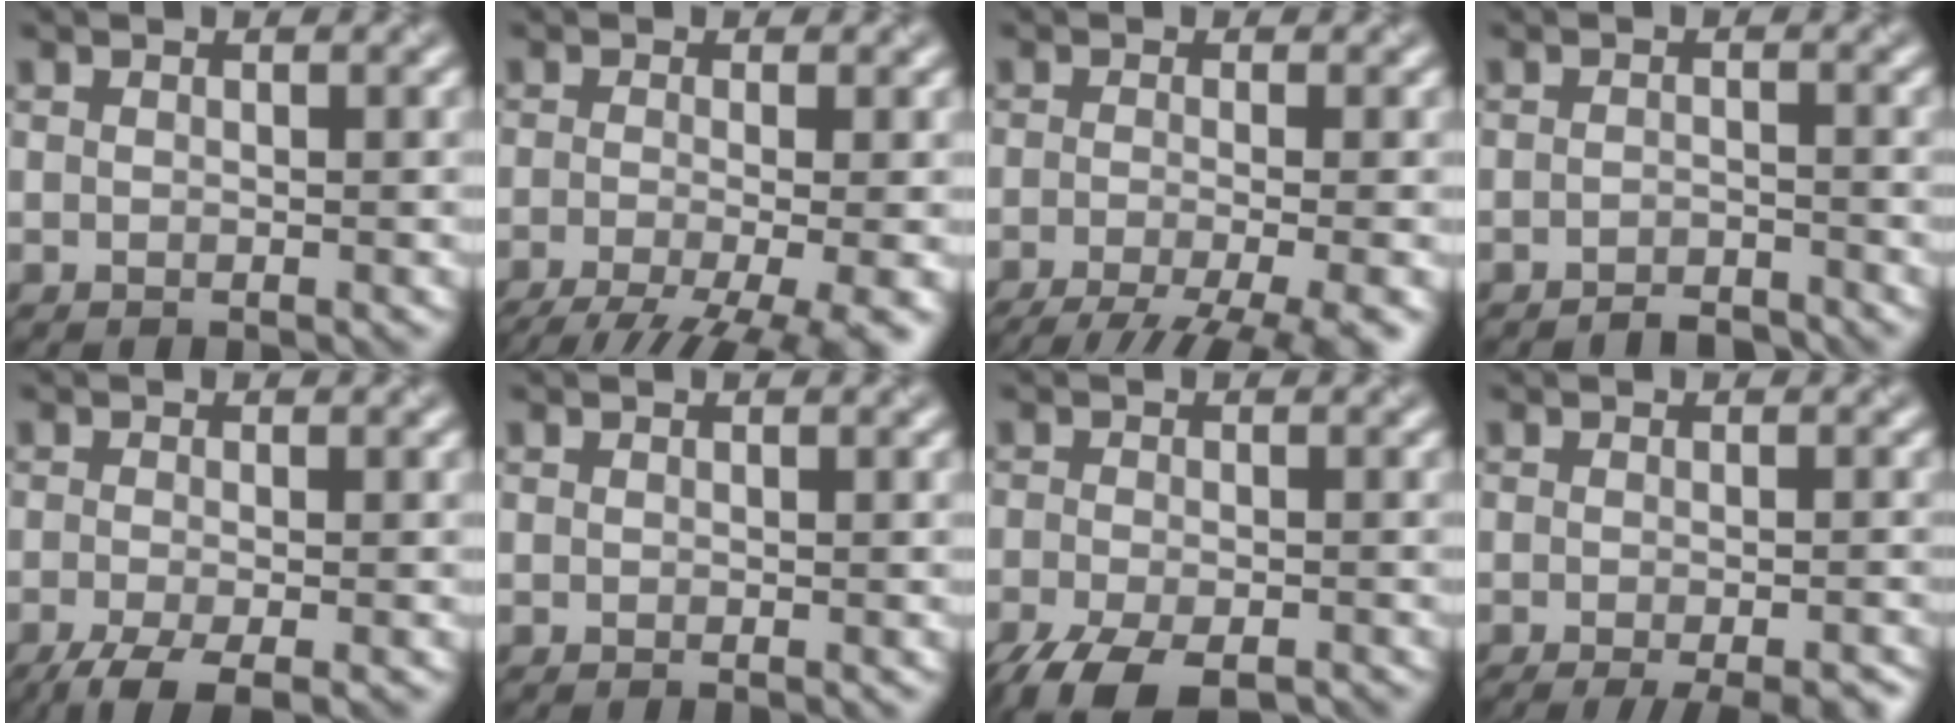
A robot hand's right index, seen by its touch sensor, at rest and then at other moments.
{"total": 9.2, "force": [-5.1, 3.0, 7.0], "torque": [-0.100, -0.029, -0.071]}
{"total": 8.5, "force": [-5.2, 2.4, 6.3], "torque": [-0.083, -0.030, -0.077]}
{"total": 1.8, "force": [-1.7, 0.4, 0.4], "torque": [-0.002, 0.004, -0.029]}
{"total": 4.3, "force": [-2.8, 0.9, 3.1], "torque": [-0.053, -0.009, -0.057]}
{"total": 0.0}
{"total": 7.4, "force": [-5.2, 2.6, 4.6], "torque": [-0.084, -0.030, -0.093]}
{"total": 6.4, "force": [-4.1, 1.9, 4.6], "torque": [-0.045, -0.013, -0.039]}